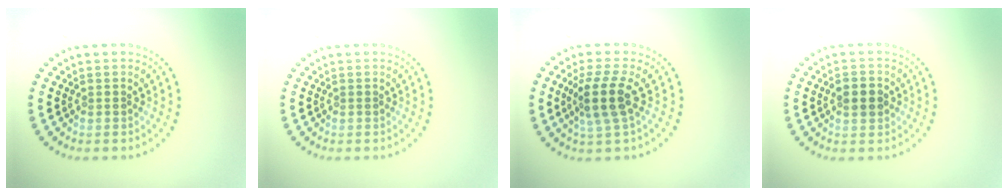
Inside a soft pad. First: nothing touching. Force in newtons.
{"total": 0.0}
{"total": 3.6, "press": 2.9, "slide": 2.1}
{"total": 2.2, "press": 2.2, "slide": 0.1}